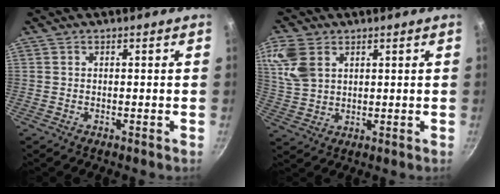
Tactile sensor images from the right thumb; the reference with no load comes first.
{"total": 8.8, "force": [3.6, 6.0, 5.4], "torque": [-0.107, -0.006, 0.077]}